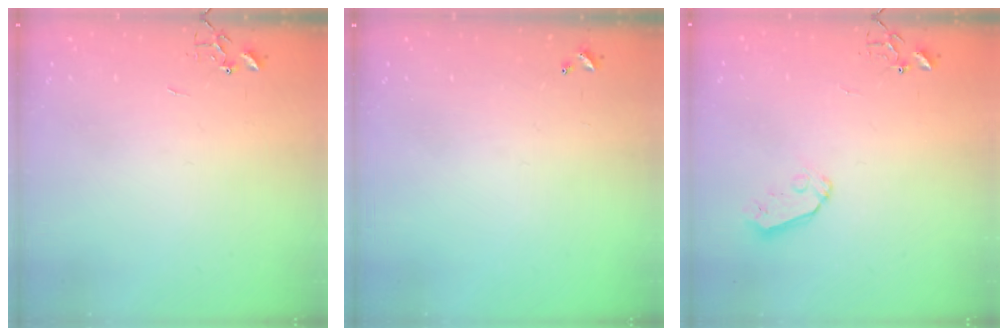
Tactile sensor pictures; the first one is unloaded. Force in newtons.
{"total": 0.0}
{"total": 6.1, "press": 6.0, "slide": 0.4}